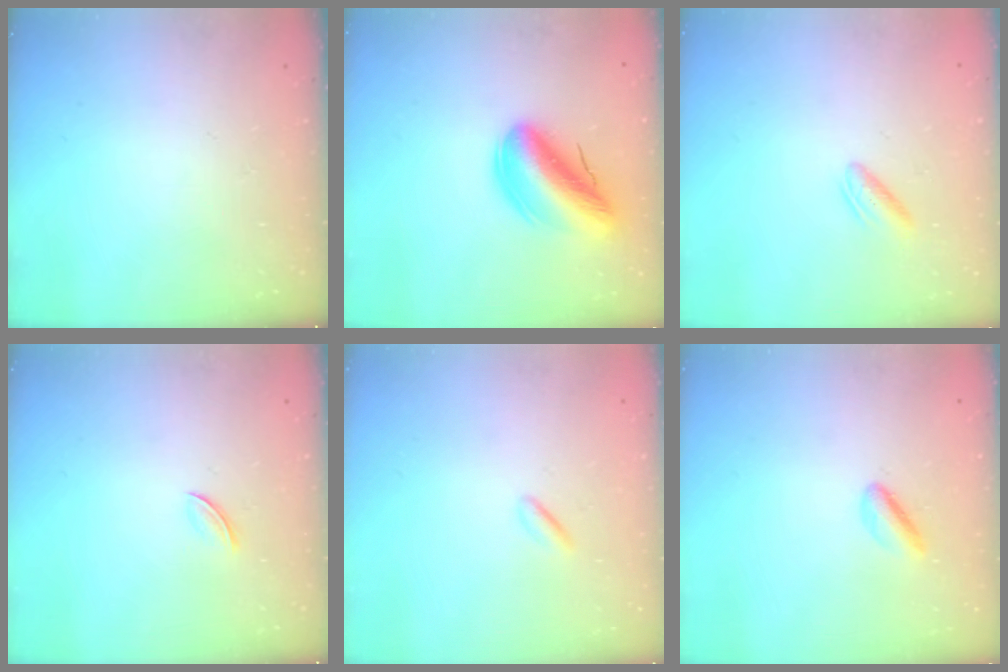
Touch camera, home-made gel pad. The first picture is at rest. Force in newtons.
{"total": 15.7, "press": 15.3, "slide": 3.2}
{"total": 2.8, "press": 2.7, "slide": 0.9}
{"total": 2.8, "press": 2.7, "slide": 0.9}
{"total": 0.6, "press": 0.3, "slide": 0.5}
{"total": 3.1, "press": 2.8, "slide": 1.3}